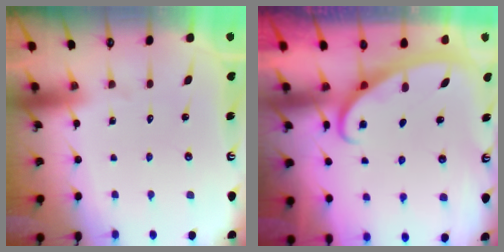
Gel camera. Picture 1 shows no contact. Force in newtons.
{"total": 2.8, "press": 2.8, "slide": 0.4}